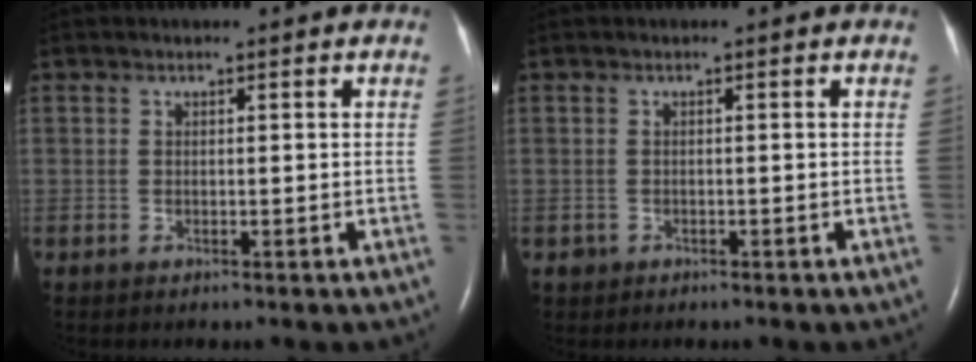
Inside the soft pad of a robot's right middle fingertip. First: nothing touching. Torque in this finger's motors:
{"motor_torque": [-0.08, 0.10, -0.06, 0.00]}